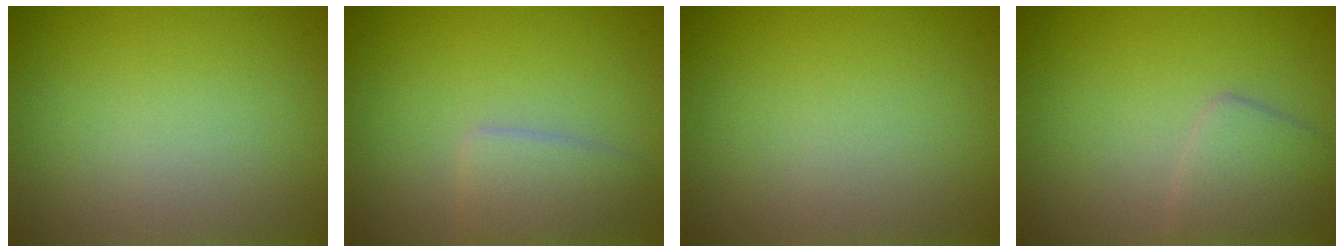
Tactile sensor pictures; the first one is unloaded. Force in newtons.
{"total": 2.4, "press": 2.4, "slide": 0.1}
{"total": 0.0}
{"total": 2.6, "press": 2.6, "slide": 0.1}